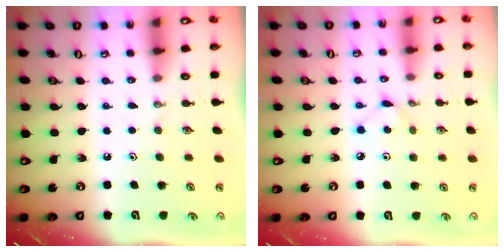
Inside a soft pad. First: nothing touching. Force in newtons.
{"total": 4.8, "press": 4.7, "slide": 0.7}